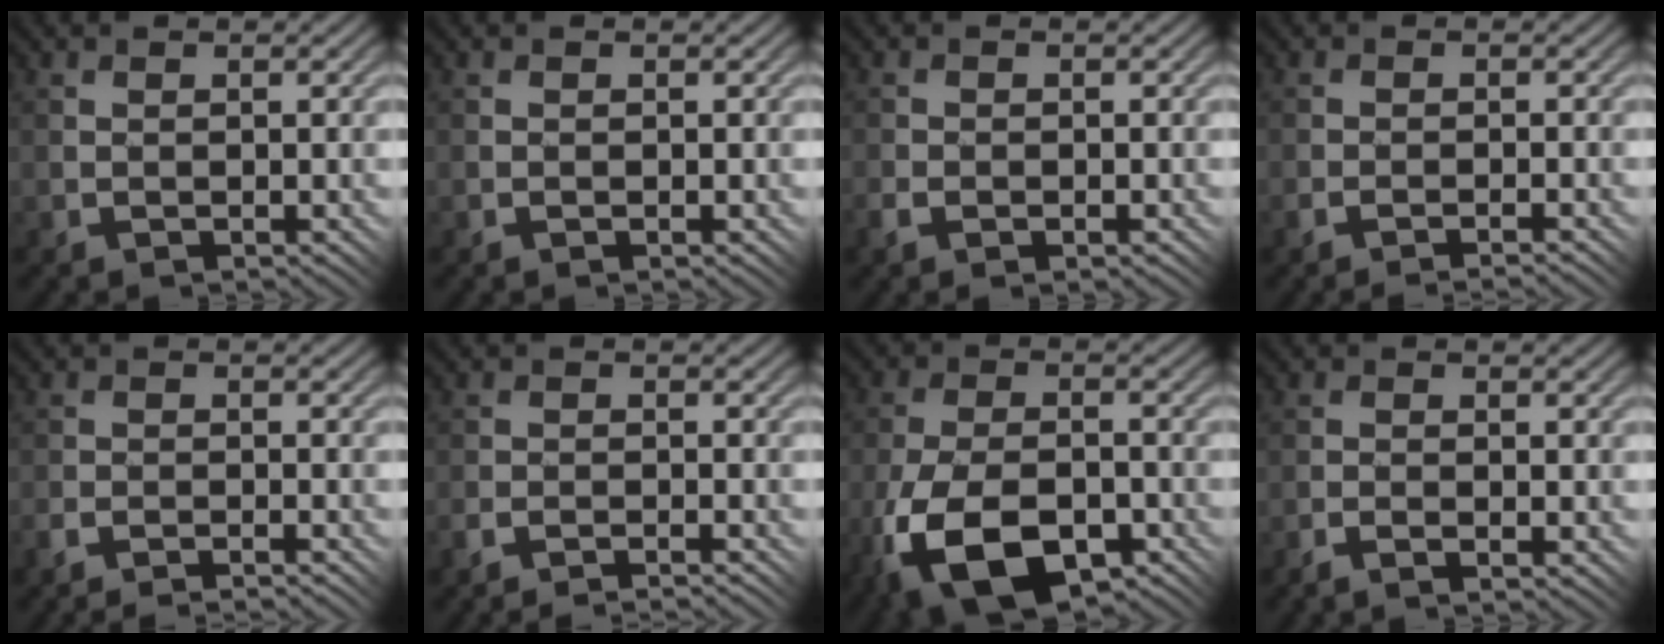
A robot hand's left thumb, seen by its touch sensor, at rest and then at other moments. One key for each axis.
{"total": 0.0}
{"total": 2.0, "fx": -1.2, "fy": 1.1, "fz": 1.1, "tx": -0.027, "ty": -0.006, "tz": -0.031}
{"total": 1.4, "fx": -1.3, "fy": -0.2, "fz": 0.4, "tx": -0.010, "ty": 0.006, "tz": -0.030}
{"total": 2.6, "fx": -2.5, "fy": 0.1, "fz": 0.6, "tx": -0.010, "ty": 0.004, "tz": -0.056}
{"total": 2.3, "fx": -2.3, "fy": -0.2, "fz": 0.3, "tx": -0.007, "ty": 0.006, "tz": -0.054}
{"total": 13.2, "fx": -7.2, "fy": 6.6, "fz": 8.9, "tx": -0.195, "ty": -0.025, "tz": -0.135}
{"total": 1.7, "fx": -1.4, "fy": 0.0, "fz": 1.1, "tx": -0.021, "ty": 0.004, "tz": -0.029}